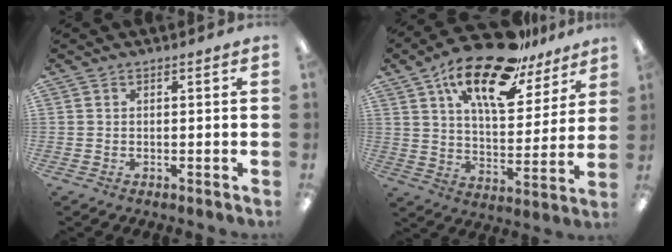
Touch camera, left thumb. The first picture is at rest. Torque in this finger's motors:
{"motor_torque": [0.39, 0.46, 1.53, -1.24, 0.33]}